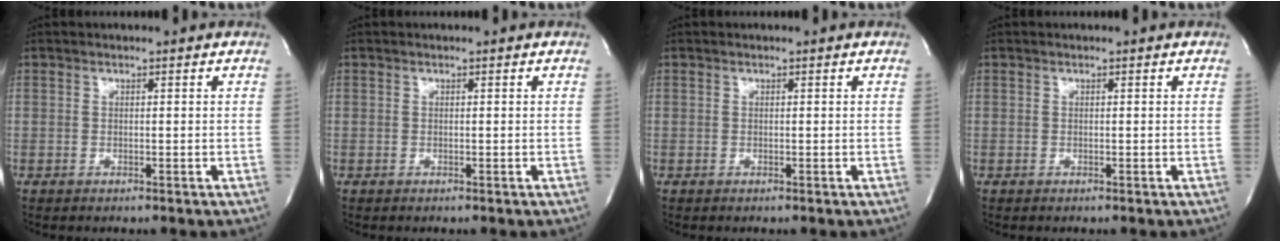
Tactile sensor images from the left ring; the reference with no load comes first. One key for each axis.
{"total": 0.0}
{"total": 0.0}
{"total": 0.0}